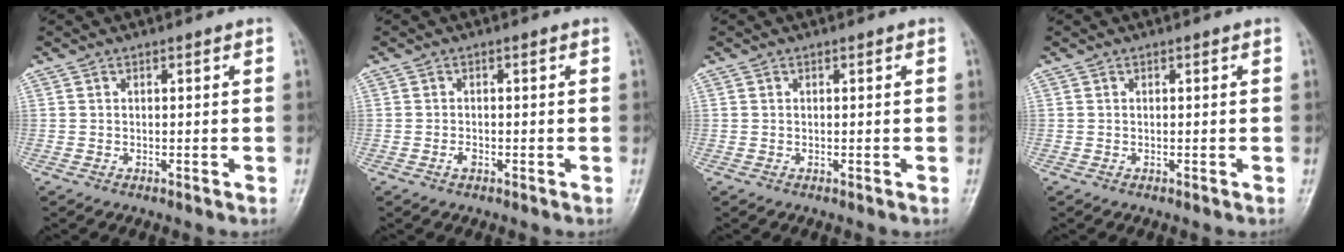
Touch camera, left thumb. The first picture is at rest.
{"total": 1.2, "force": [-0.6, 0.7, 0.8], "torque": [-0.015, 0.003, -0.012]}
{"total": 0.0}
{"total": 0.0}